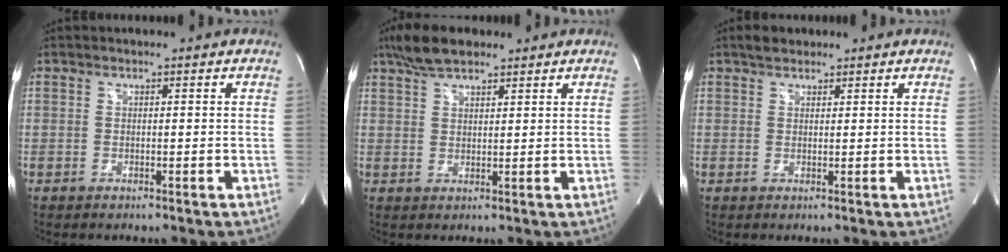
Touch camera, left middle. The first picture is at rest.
{"total": 6.3, "force": [4.9, 2.1, 3.4], "torque": [-0.074, 0.018, 0.093]}
{"total": 2.2, "force": [1.7, 1.1, 0.7], "torque": [-0.017, 0.010, 0.027]}